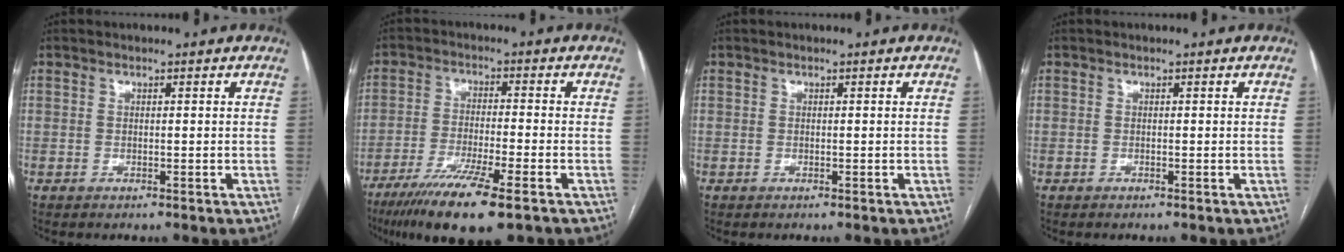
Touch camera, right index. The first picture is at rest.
{"total": 12.1, "force": [-7.8, 0.8, 9.2], "torque": [-0.159, -0.031, -0.130]}
{"total": 0.0}
{"total": 0.0}